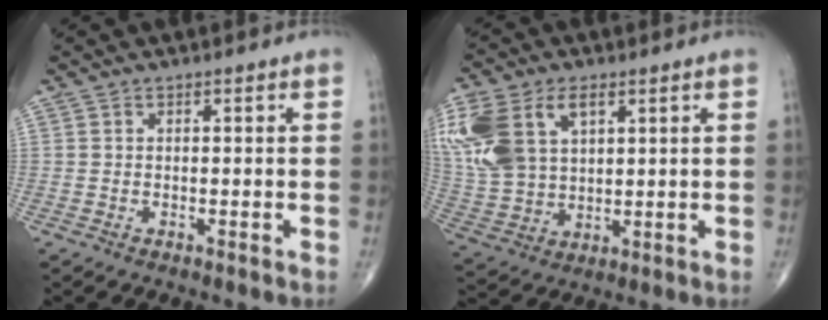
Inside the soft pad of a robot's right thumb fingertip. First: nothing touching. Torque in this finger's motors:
{"motor_torque": [-0.20, 0.78, 0.96, 0.38, 0.17]}